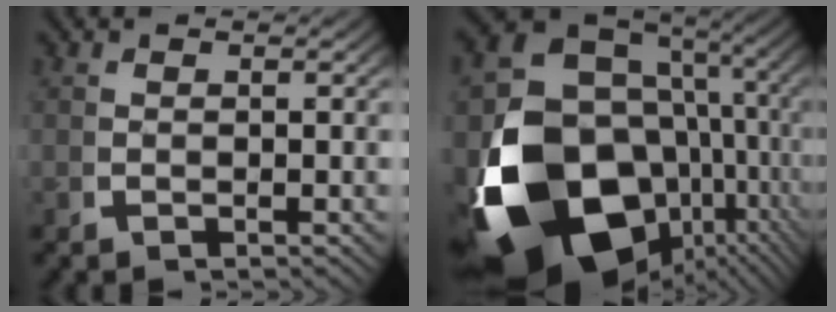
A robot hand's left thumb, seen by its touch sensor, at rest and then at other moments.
{"total": 26.4, "force": [-5.8, 18.6, 17.9], "torque": [-0.362, -0.081, -0.069]}